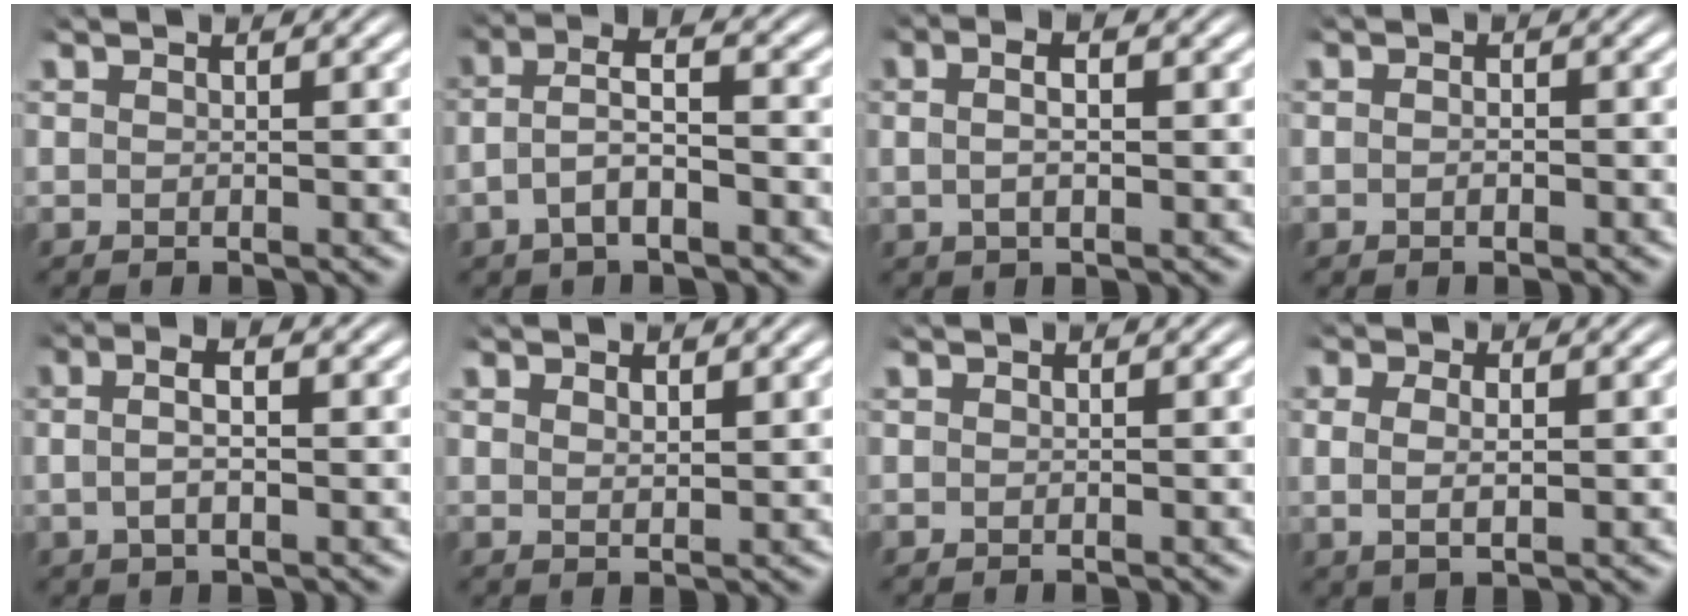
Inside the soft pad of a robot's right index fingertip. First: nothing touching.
{"total": 3.9, "force": [-0.3, 2.2, 3.3], "torque": [-0.066, -0.005, -0.007]}
{"total": 3.1, "force": [0.5, 1.3, 2.8], "torque": [-0.045, 0.006, 0.005]}
{"total": 0.8, "force": [-0.4, 0.4, 0.6], "torque": [-0.011, 0.000, -0.009]}
{"total": 3.8, "force": [0.4, 1.7, 3.4], "torque": [-0.059, 0.008, 0.001]}
{"total": 1.2, "force": [0.9, -0.2, 0.7], "torque": [-0.009, -0.009, 0.025]}
{"total": 0.0}
{"total": 2.8, "force": [0.3, 1.3, 2.4], "torque": [-0.045, -0.004, 0.012]}